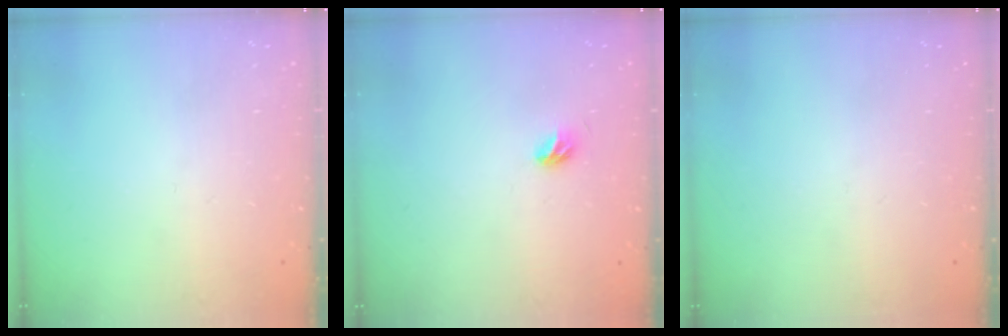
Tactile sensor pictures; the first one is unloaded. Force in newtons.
{"total": 4.0, "press": 3.9, "slide": 1.0}
{"total": 0.0}